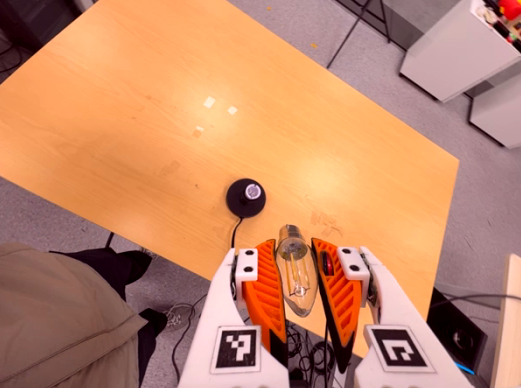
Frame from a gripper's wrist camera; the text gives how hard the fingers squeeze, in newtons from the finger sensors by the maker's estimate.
{"total": 20.6, "left": 22.2, "right": 19.0}